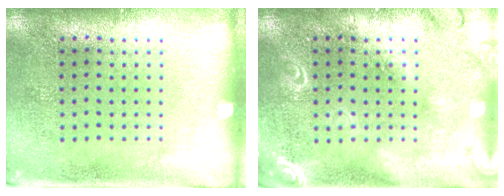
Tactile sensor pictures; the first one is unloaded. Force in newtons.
{"total": 1.9, "press": 1.9, "slide": 0.2}